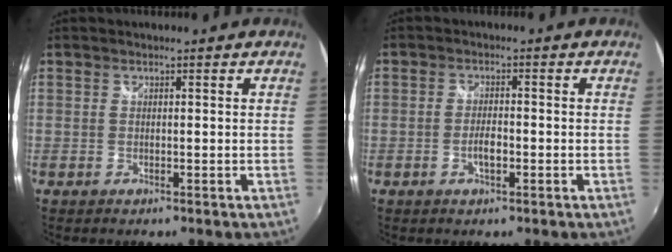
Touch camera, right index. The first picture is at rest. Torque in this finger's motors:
{"motor_torque": [0.03, -0.03, 0.16, 0.04]}